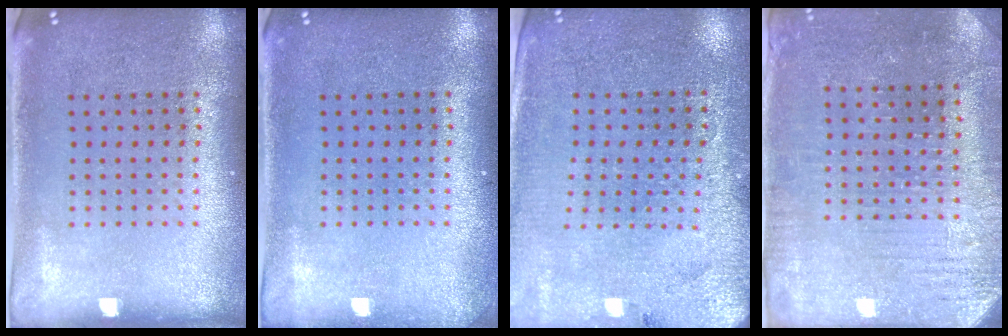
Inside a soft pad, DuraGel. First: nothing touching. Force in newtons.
{"total": 0.7, "press": 0.7, "slide": 0.0}
{"total": 2.8, "press": 2.7, "slide": 0.5}
{"total": 3.0, "press": 2.9, "slide": 0.7}